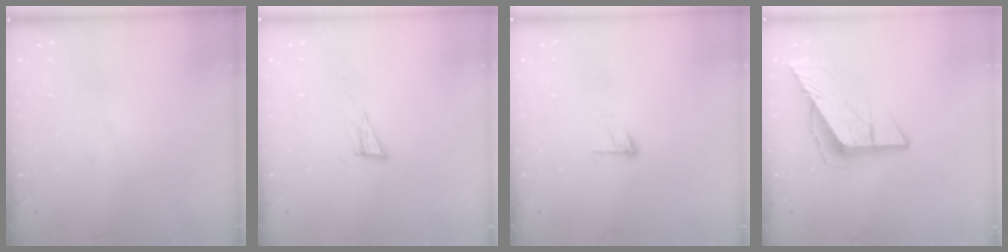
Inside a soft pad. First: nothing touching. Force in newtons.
{"total": 7.0, "press": 6.9, "slide": 0.9}
{"total": 6.8, "press": 6.8, "slide": 0.6}
{"total": 10.6, "press": 10.5, "slide": 1.1}